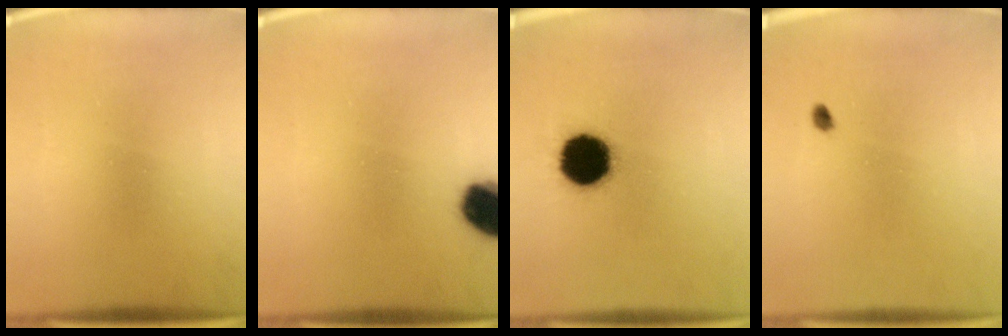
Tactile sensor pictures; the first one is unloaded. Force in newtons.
{"total": 10.6}
{"total": 16.3}
{"total": 1.6}